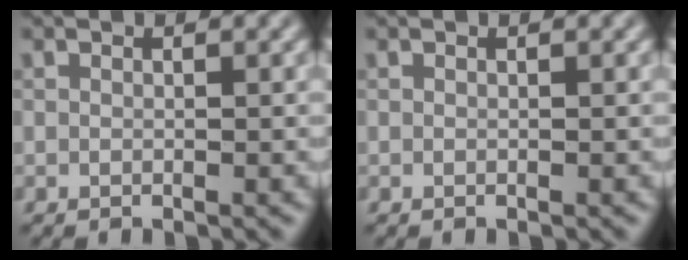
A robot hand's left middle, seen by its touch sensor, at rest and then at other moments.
{"total": 0.0}